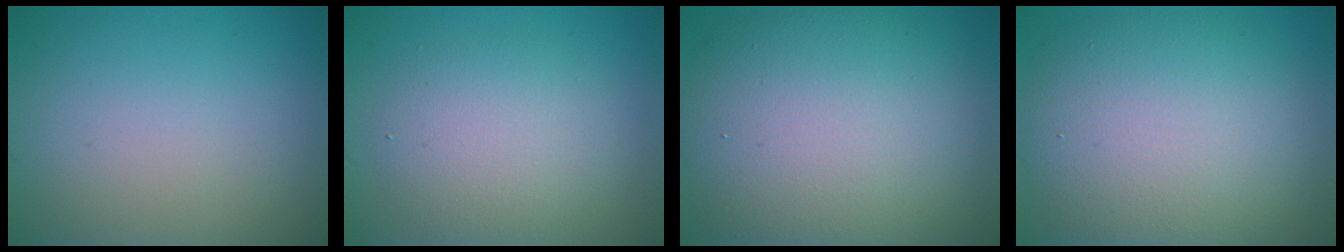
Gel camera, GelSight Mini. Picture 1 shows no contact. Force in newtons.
{"total": 4.6, "press": 4.6, "slide": 0.2}
{"total": 12.6, "press": 12.6, "slide": 0.7}
{"total": 10.6, "press": 10.6, "slide": 0.7}